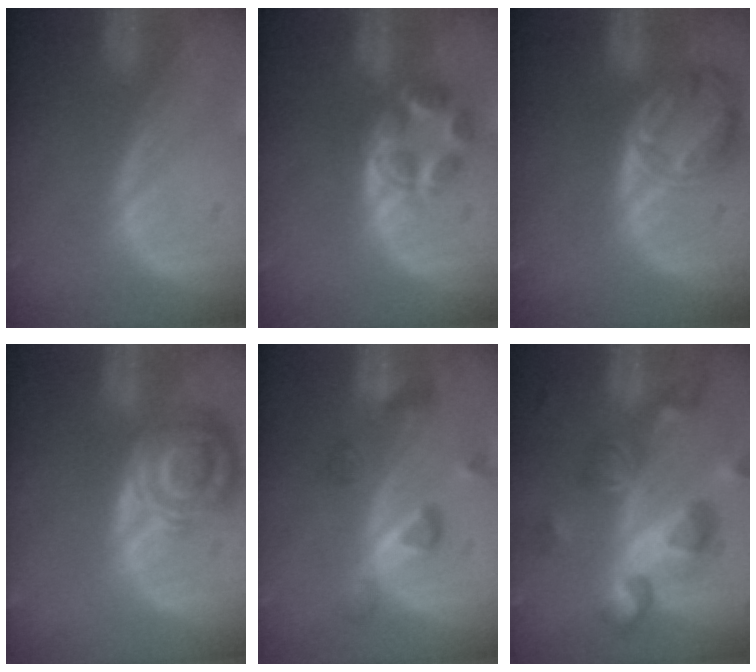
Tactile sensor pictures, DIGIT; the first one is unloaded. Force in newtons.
{"total": 5.9, "press": 5.4, "slide": 2.2}
{"total": 8.2, "press": 7.0, "slide": 4.2}
{"total": 8.3, "press": 7.3, "slide": 4.0}
{"total": 5.5, "press": 5.5, "slide": 0.7}
{"total": 10.6, "press": 9.4, "slide": 4.7}